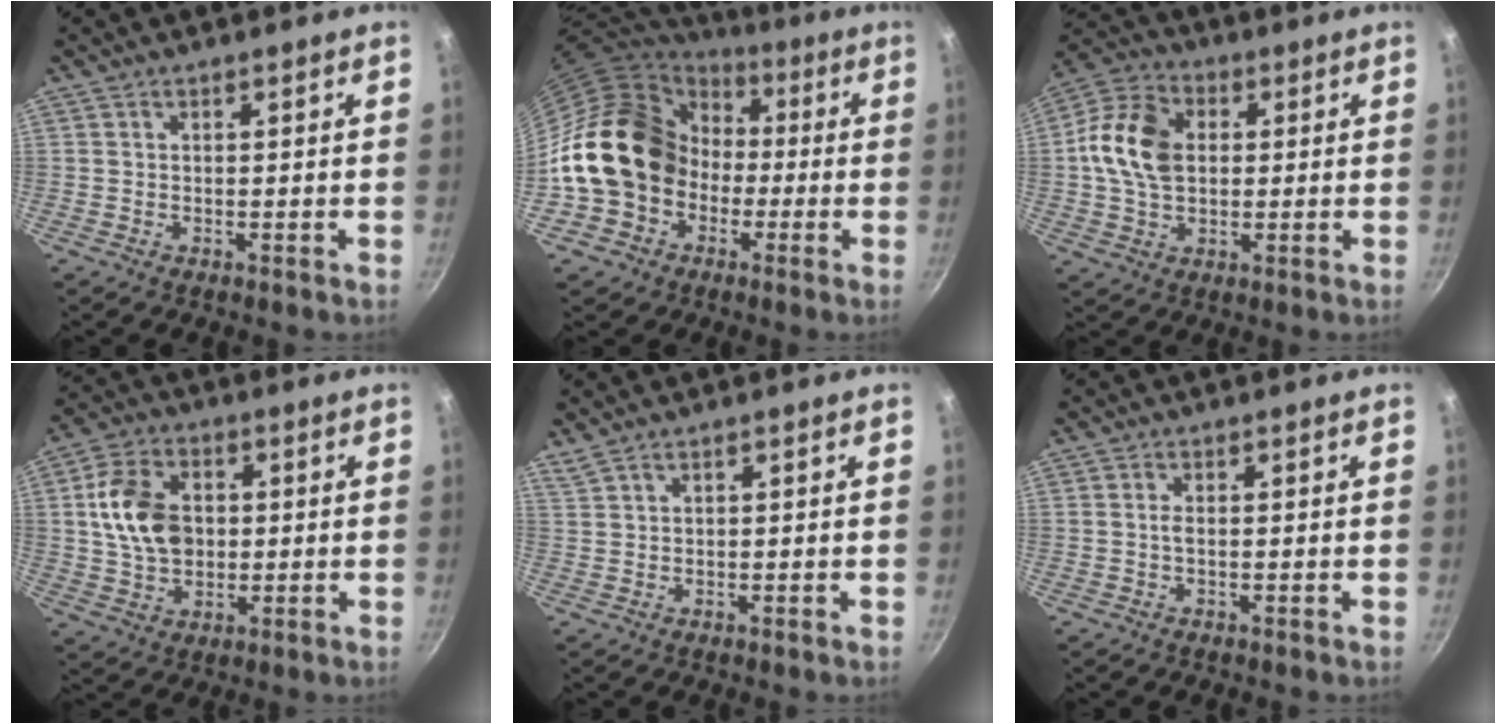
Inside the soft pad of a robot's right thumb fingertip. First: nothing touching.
{"total": 19.4, "force": [-1.4, 16.1, 10.7], "torque": [-0.166, 0.057, -0.021]}
{"total": 12.9, "force": [1.3, 9.4, 8.8], "torque": [-0.147, 0.016, 0.008]}
{"total": 12.2, "force": [1.3, 8.8, 8.3], "torque": [-0.133, 0.009, 0.021]}
{"total": 1.6, "force": [1.3, 0.2, 1.0], "torque": [-0.024, 0.002, 0.033]}
{"total": 0.9, "force": [-0.1, 0.3, 0.8], "torque": [-0.020, 0.002, -0.002]}